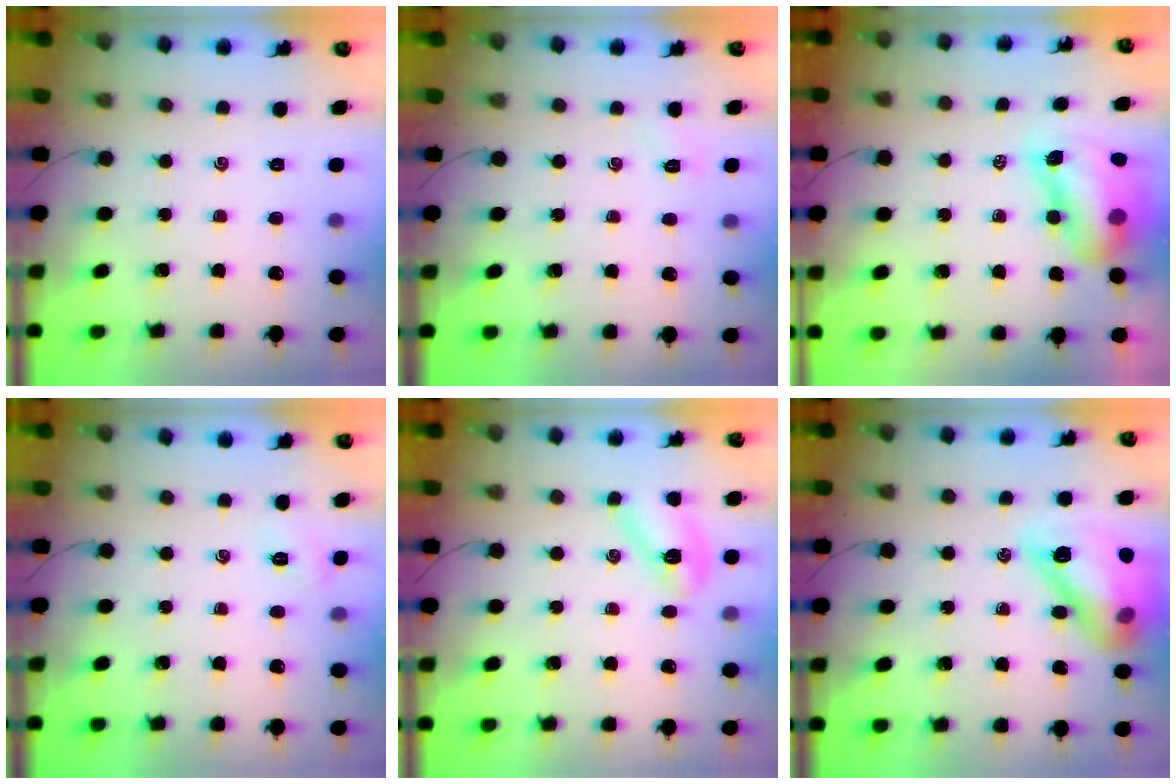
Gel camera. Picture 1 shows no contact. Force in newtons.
{"total": 2.7, "press": 2.6, "slide": 0.7}
{"total": 9.7, "press": 9.4, "slide": 2.6}
{"total": 2.6, "press": 2.4, "slide": 0.8}
{"total": 8.6, "press": 8.6, "slide": 0.5}
{"total": 17.7, "press": 17.4, "slide": 3.2}